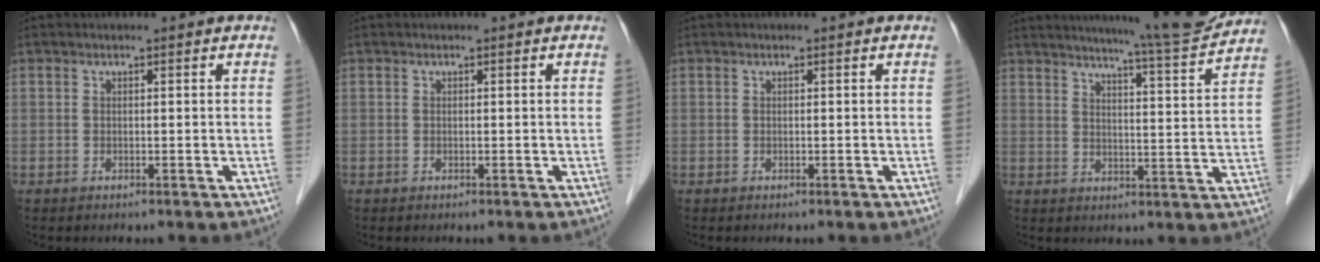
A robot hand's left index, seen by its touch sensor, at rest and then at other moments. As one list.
[{"total": 0.0}, {"total": 0.0}, {"total": 12.3, "force": [11.3, -1.0, 4.5], "torque": [-0.072, -0.022, 0.146]}]